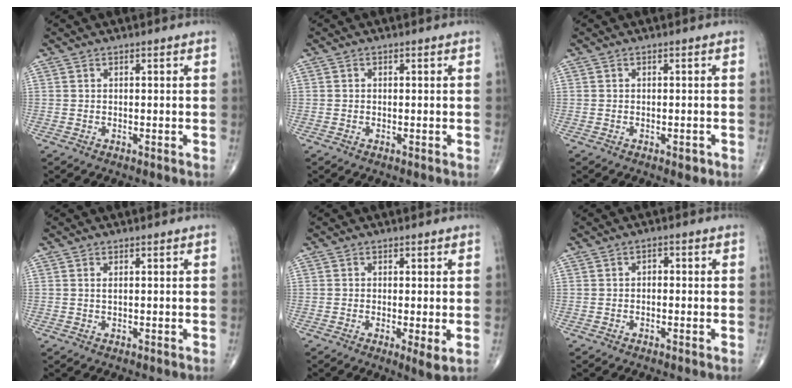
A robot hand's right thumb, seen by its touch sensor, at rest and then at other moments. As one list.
[{"total": 0.0}, {"total": 1.3, "force": [-0.7, 0.7, 0.9], "torque": [-0.009, 0.000, -0.010]}, {"total": 0.7, "force": [0.2, 0.2, 0.6], "torque": [-0.016, 0.001, 0.005]}, {"total": 3.3, "force": [-0.4, 0.6, 3.2], "torque": [-0.059, -0.015, -0.011]}, {"total": 1.3, "force": [-0.1, 0.9, 0.9], "torque": [-0.004, 0.005, -0.006]}]